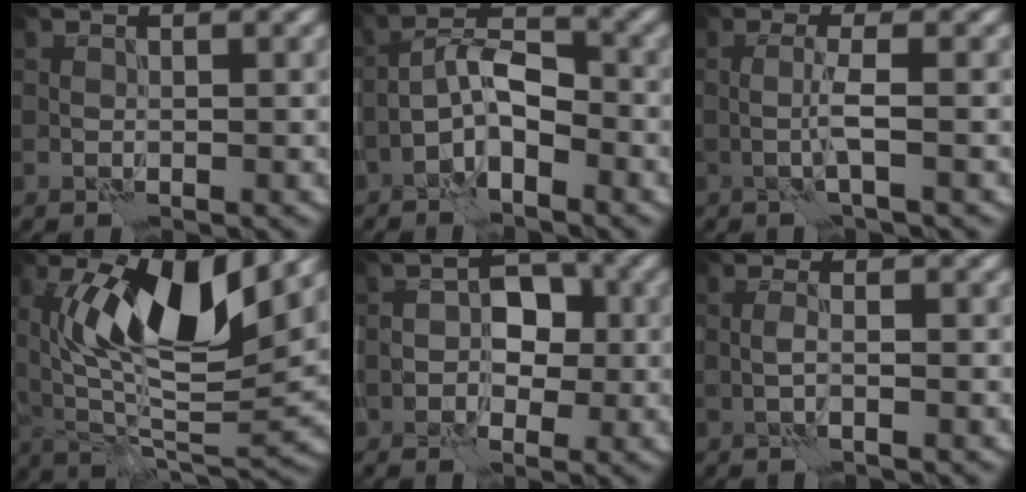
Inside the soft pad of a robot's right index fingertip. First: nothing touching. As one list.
[{"total": 3.7, "force": [-2.0, 1.2, 2.9], "torque": [-0.045, 0.019, -0.044]}, {"total": 1.4, "force": [0.2, -0.9, 1.1], "torque": [-0.027, 0.001, 0.003]}, {"total": 10.3, "force": [4.3, 2.5, 9.0], "torque": [-0.152, -0.017, 0.083]}, {"total": 2.8, "force": [-0.5, 1.9, 2.0], "torque": [-0.015, 0.008, -0.007]}, {"total": 0.8, "force": [0.2, -0.7, 0.2], "torque": [-0.007, 0.003, 0.004]}]